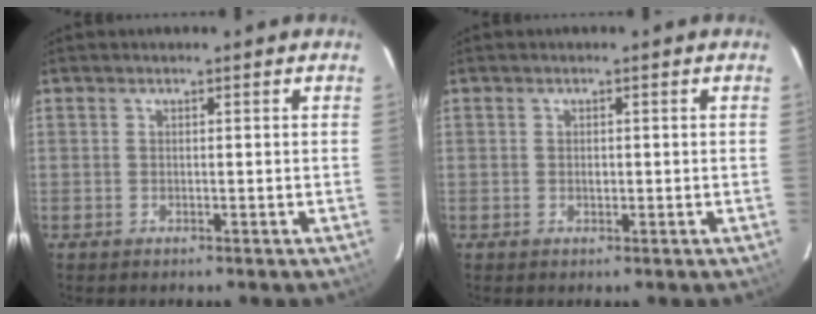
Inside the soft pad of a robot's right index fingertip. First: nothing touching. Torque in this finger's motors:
{"motor_torque": [0.33, 0.00, 0.08, 0.02]}